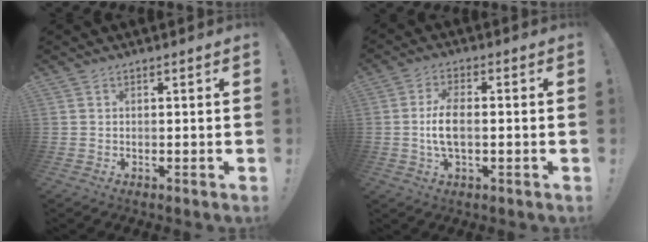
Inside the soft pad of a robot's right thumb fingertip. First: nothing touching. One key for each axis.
{"total": 7.1, "fx": -0.4, "fy": 3.2, "fz": 6.3, "tx": -0.128, "ty": -0.003, "tz": -0.012}